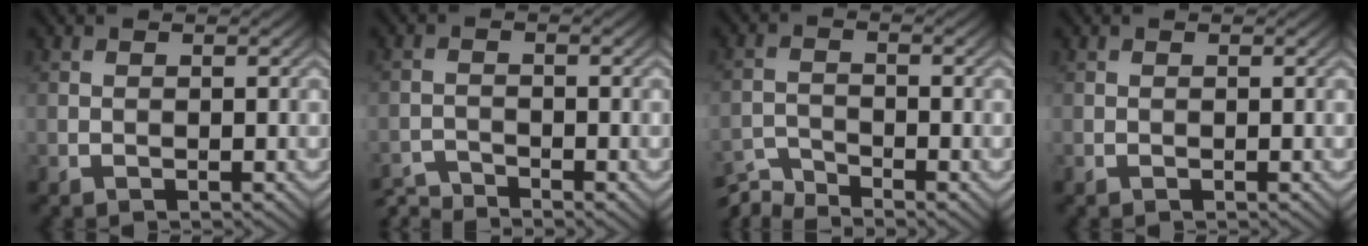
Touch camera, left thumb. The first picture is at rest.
{"total": 3.1, "force": [-2.9, 0.3, 0.9], "torque": [-0.023, -0.005, -0.063]}
{"total": 4.3, "force": [-3.9, 0.6, 1.6], "torque": [-0.039, -0.005, -0.087]}
{"total": 0.0}